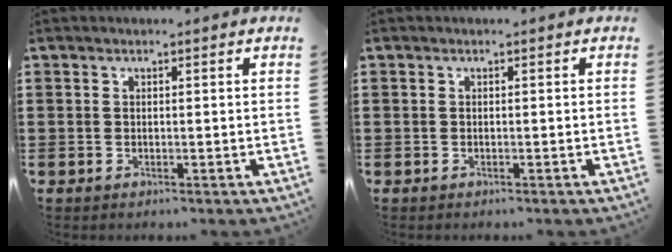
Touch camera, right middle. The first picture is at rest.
{"total": 0.0}